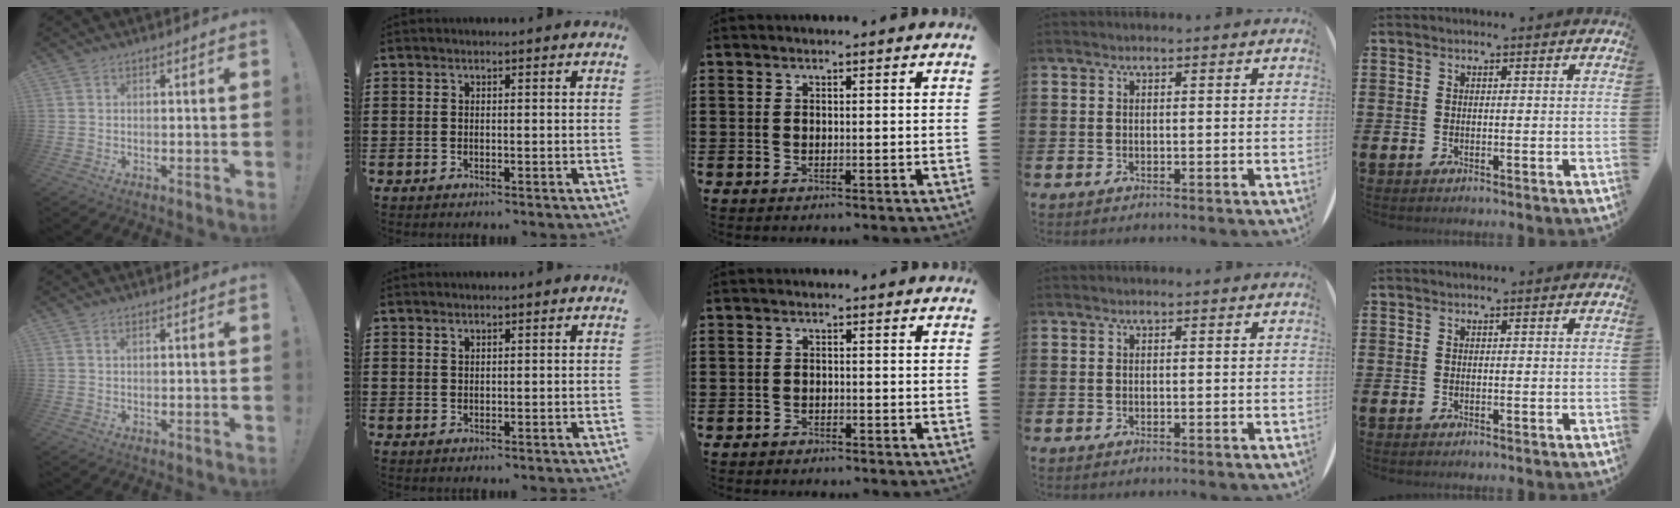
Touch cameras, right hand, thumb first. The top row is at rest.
{"thumb": {"total": 0.7, "force": [0.3, 0.1, 0.6], "torque": [-0.020, 0.005, 0.008]}, "index": {"total": 0.7, "force": [0.5, 0.4, 0.2], "torque": [-0.006, 0.002, 0.010]}, "middle": {"total": 1.0, "force": [-0.9, 0.4, 0.1], "torque": [-0.003, 0.002, -0.021]}}